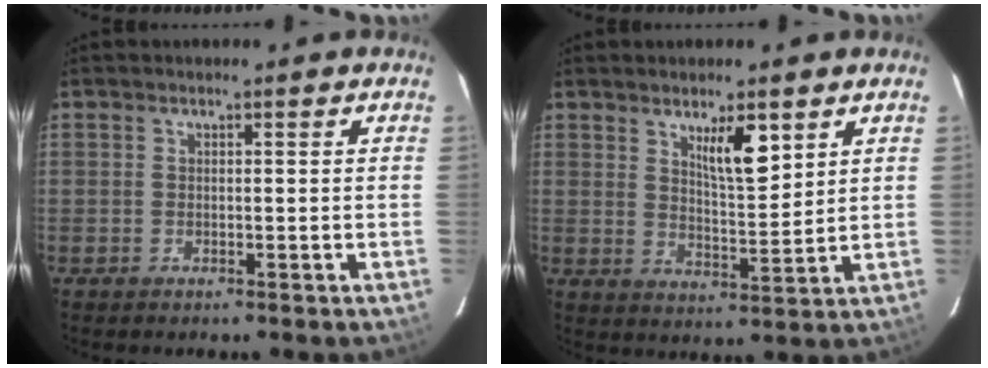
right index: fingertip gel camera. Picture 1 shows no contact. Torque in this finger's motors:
{"motor_torque": [0.66, 0.55, 0.15, 0.09]}